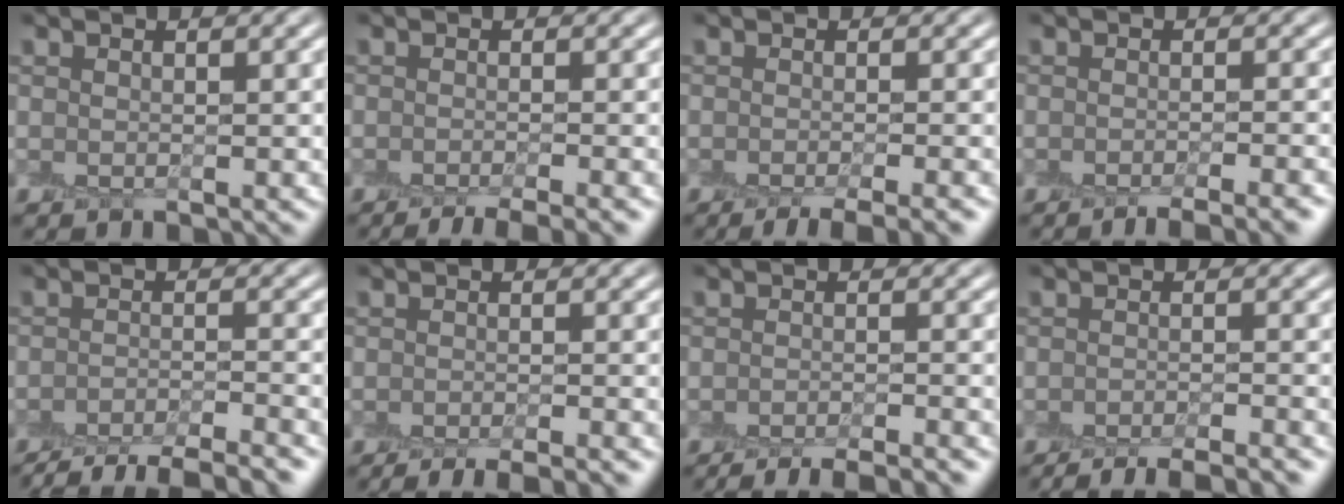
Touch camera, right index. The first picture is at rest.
{"total": 4.5, "force": [-3.1, 1.1, 3.1], "torque": [-0.022, -0.004, -0.043]}
{"total": 4.9, "force": [-3.1, 1.3, 3.5], "torque": [-0.029, -0.006, -0.042]}
{"total": 5.4, "force": [-3.8, 1.5, 3.6], "torque": [-0.026, 0.000, -0.043]}
{"total": 7.5, "force": [-6.2, 1.8, 3.8], "torque": [-0.048, -0.011, -0.092]}
{"total": 4.9, "force": [-3.9, 1.1, 2.7], "torque": [-0.020, 0.000, -0.050]}
{"total": 6.2, "force": [-5.2, 1.4, 3.1], "torque": [-0.028, -0.005, -0.066]}
{"total": 6.9, "force": [-5.8, 1.6, 3.3], "torque": [-0.030, -0.005, -0.072]}